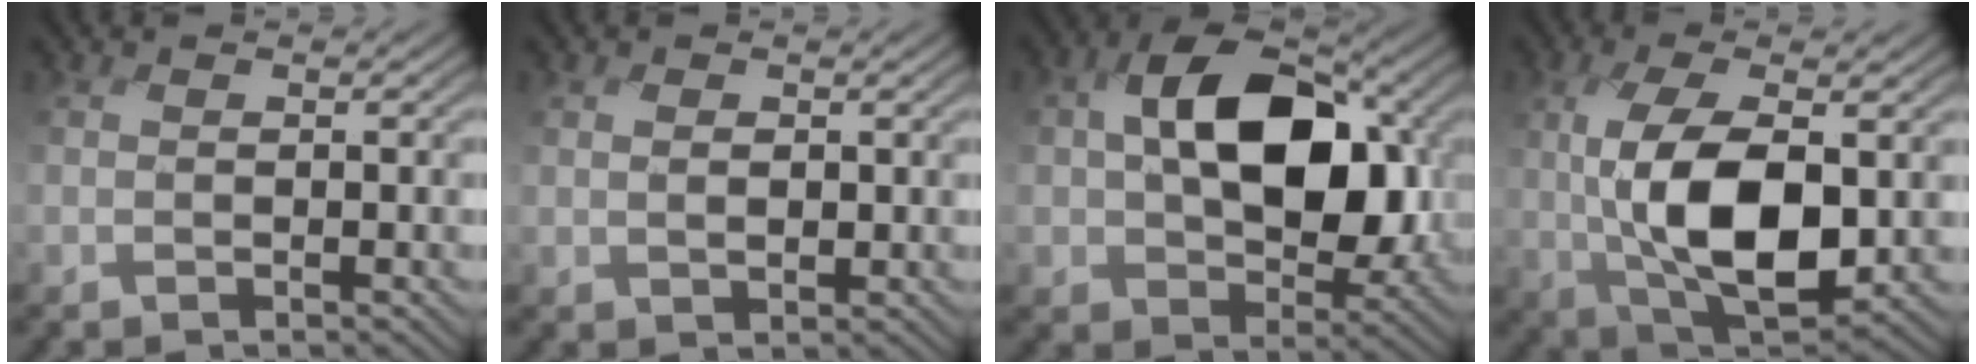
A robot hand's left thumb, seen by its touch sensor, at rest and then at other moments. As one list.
[{"total": 1.5, "force": [0.2, 1.0, 1.1], "torque": [-0.024, -0.003, 0.002]}, {"total": 14.6, "force": [1.8, 9.7, 10.8], "torque": [-0.183, 0.003, 0.034]}, {"total": 11.0, "force": [-0.5, 5.3, 9.6], "torque": [-0.203, -0.013, -0.002]}]